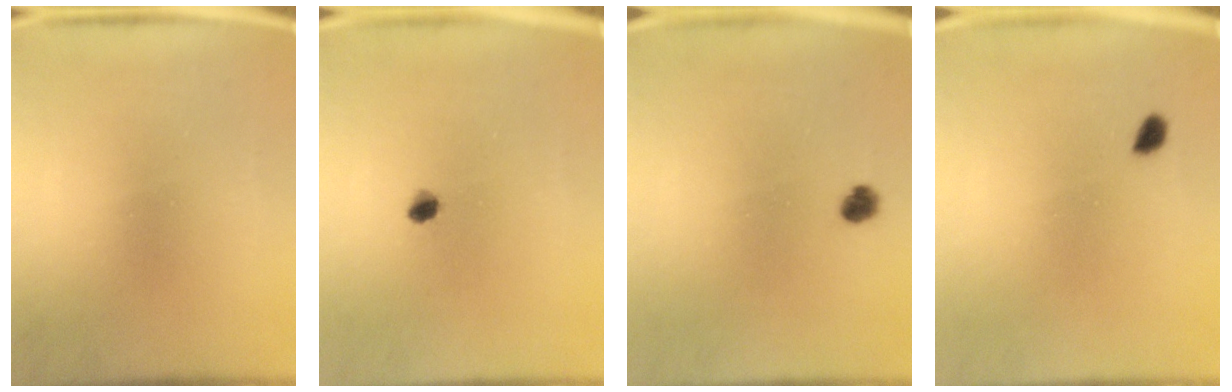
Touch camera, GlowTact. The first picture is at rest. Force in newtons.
{"total": 1.9}
{"total": 2.2}
{"total": 1.7}